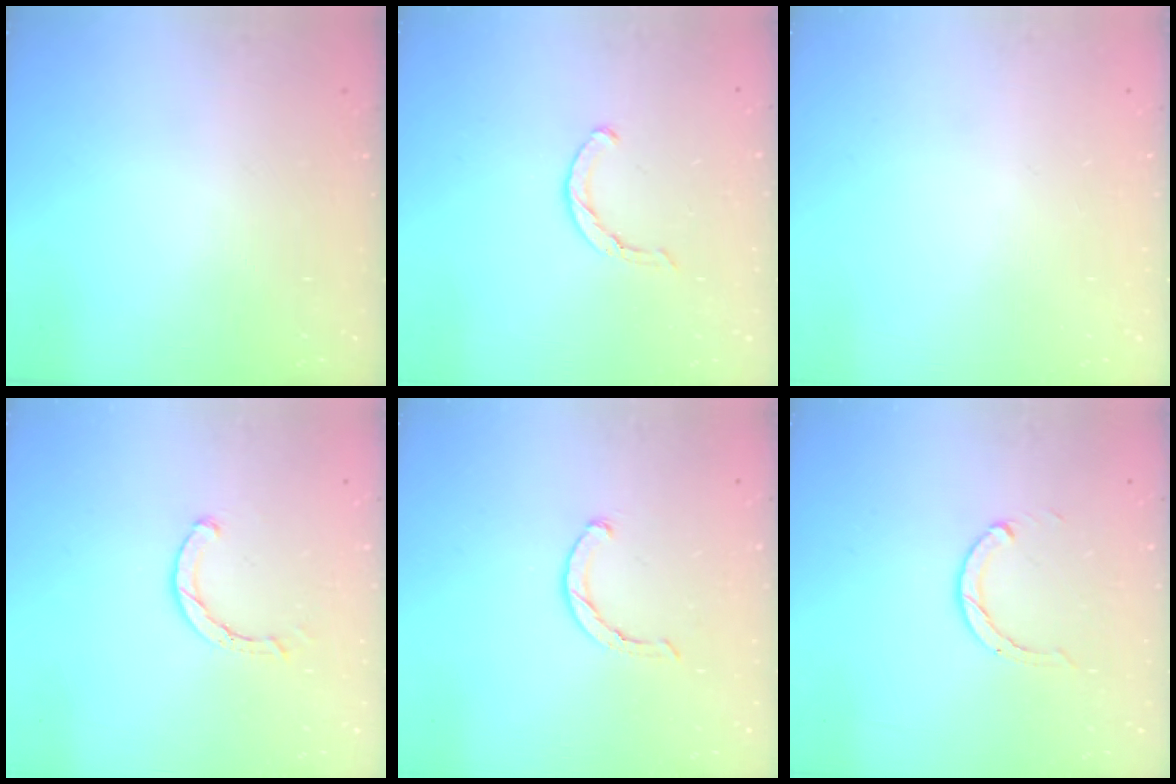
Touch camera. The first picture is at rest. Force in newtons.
{"total": 3.6, "press": 3.5, "slide": 0.8}
{"total": 0.0}
{"total": 2.0, "press": 2.0, "slide": 0.2}
{"total": 2.3, "press": 2.3, "slide": 0.4}
{"total": 1.9, "press": 1.9, "slide": 0.2}